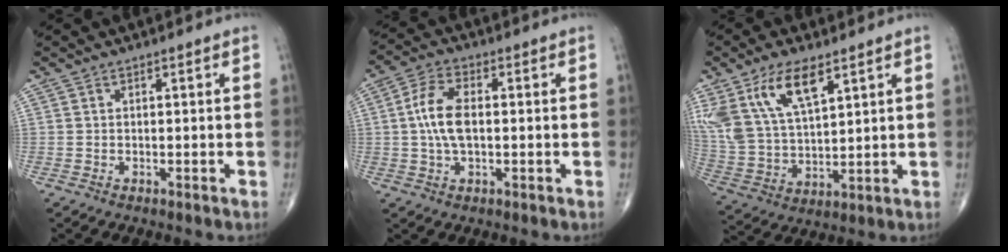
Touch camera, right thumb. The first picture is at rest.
{"total": 8.2, "force": [0.2, 4.1, 7.1], "torque": [-0.147, 0.014, 0.000]}
{"total": 15.5, "force": [8.3, 7.0, 11.0], "torque": [-0.212, -0.024, 0.170]}